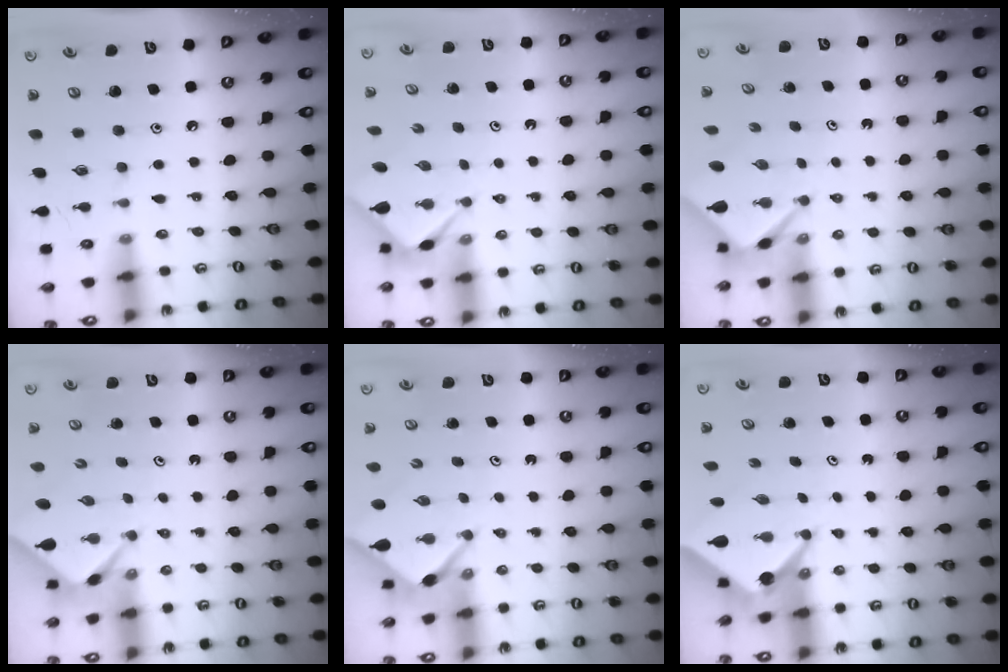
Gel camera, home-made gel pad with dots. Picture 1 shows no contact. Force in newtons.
{"total": 3.6, "press": 3.6, "slide": 0.1}
{"total": 2.5, "press": 2.5, "slide": 0.1}
{"total": 2.2, "press": 2.2, "slide": 0.3}
{"total": 2.5, "press": 2.5, "slide": 0.3}
{"total": 4.5, "press": 4.4, "slide": 0.4}